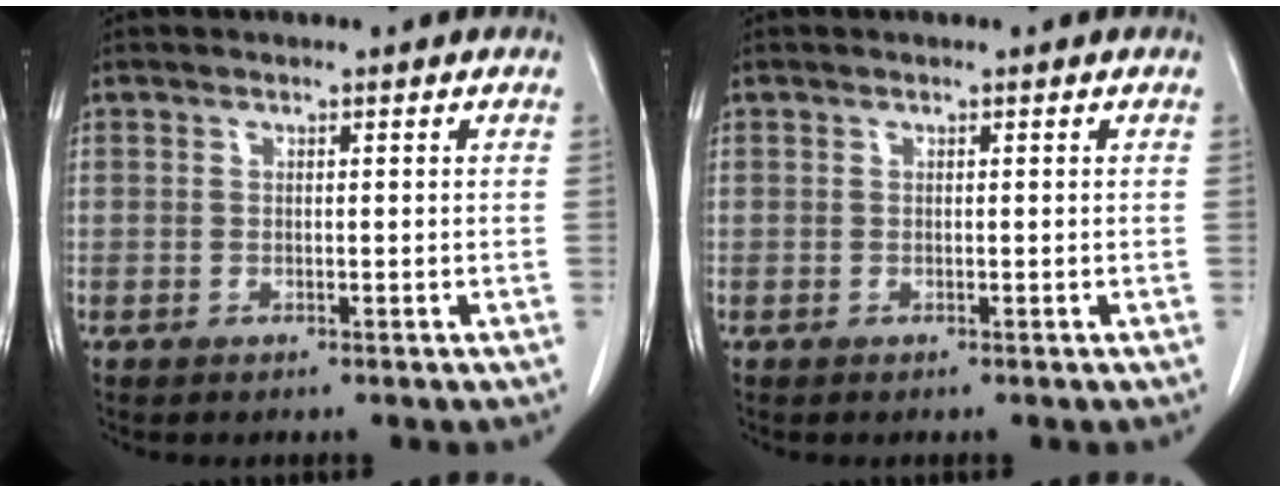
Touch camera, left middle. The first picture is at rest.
{"total": 0.0}